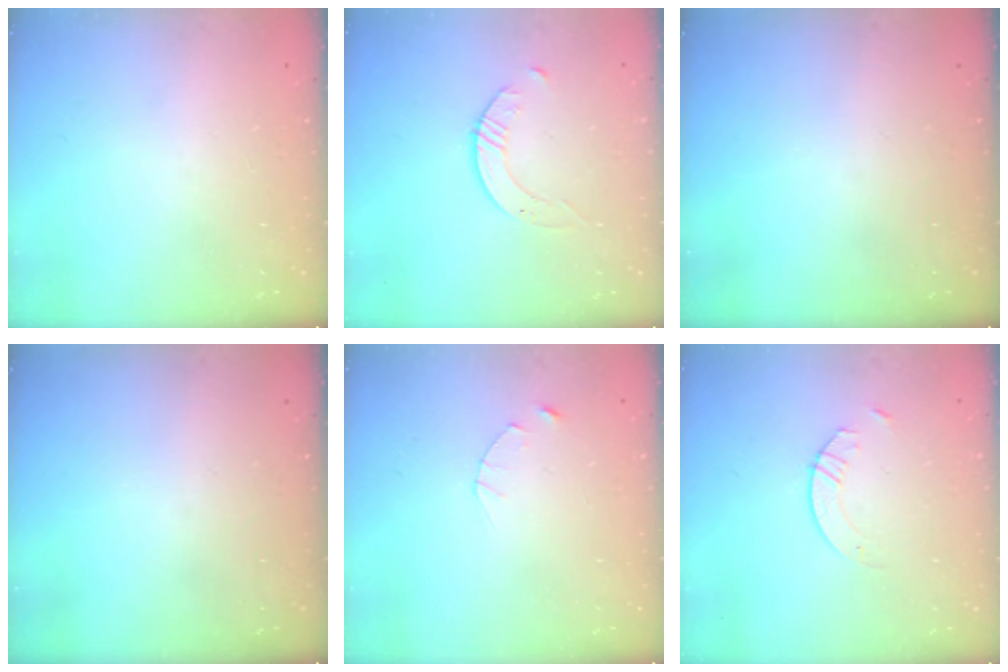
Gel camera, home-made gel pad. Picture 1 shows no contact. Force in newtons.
{"total": 2.6, "press": 2.6, "slide": 0.3}
{"total": 0.0}
{"total": 0.0}
{"total": 2.5, "press": 2.4, "slide": 0.3}
{"total": 2.9, "press": 2.9, "slide": 0.3}